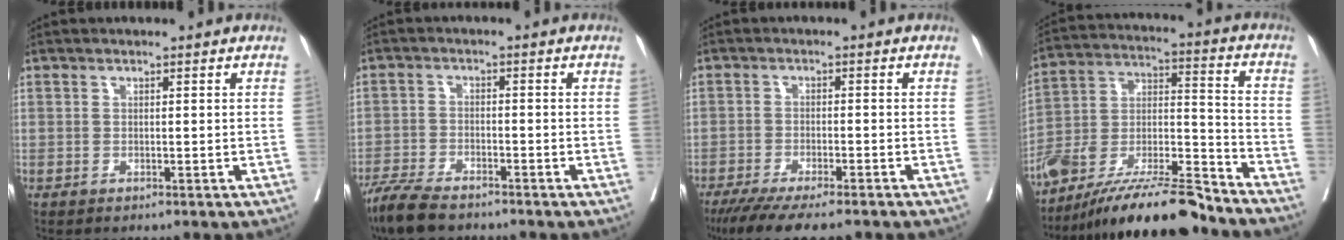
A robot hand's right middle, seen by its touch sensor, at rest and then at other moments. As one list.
[{"total": 7.4, "force": [-6.2, 1.8, 3.7], "torque": [-0.068, -0.017, -0.112]}, {"total": 12.2, "force": [-9.9, 2.1, 6.8], "torque": [-0.102, -0.023, -0.150]}, {"total": 19.6, "force": [-16.9, 2.2, 9.8], "torque": [-0.182, 0.002, -0.304]}]